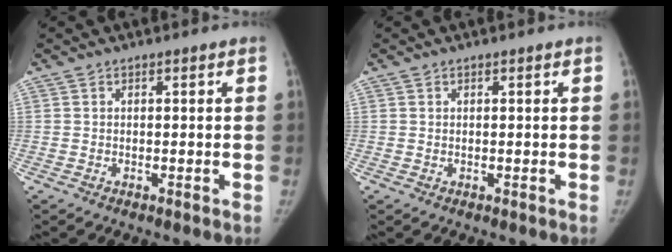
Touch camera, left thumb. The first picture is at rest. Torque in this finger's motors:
{"motor_torque": [-0.11, -0.11, 0.35, 0.28, 0.02]}